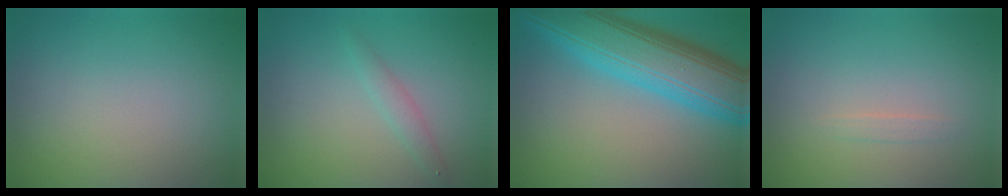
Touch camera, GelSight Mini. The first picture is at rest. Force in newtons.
{"total": 1.3, "press": 1.3, "slide": 0.0}
{"total": 10.4, "press": 10.4, "slide": 0.2}
{"total": 0.6, "press": 0.6, "slide": 0.0}